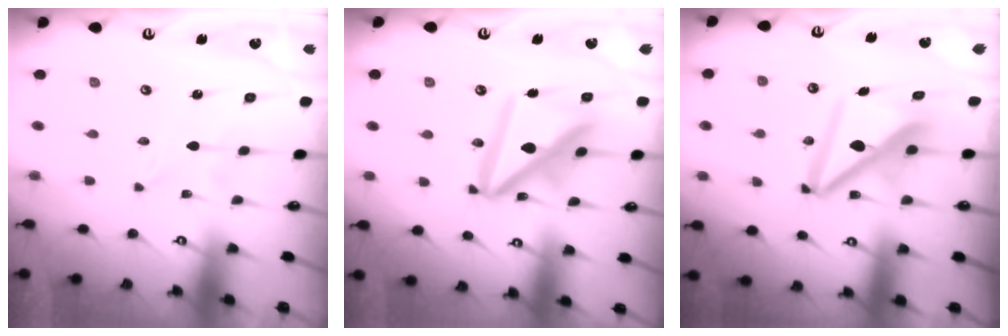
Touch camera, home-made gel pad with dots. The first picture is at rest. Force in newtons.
{"total": 17.3, "press": 17.2, "slide": 2.1}
{"total": 12.9, "press": 12.8, "slide": 1.5}